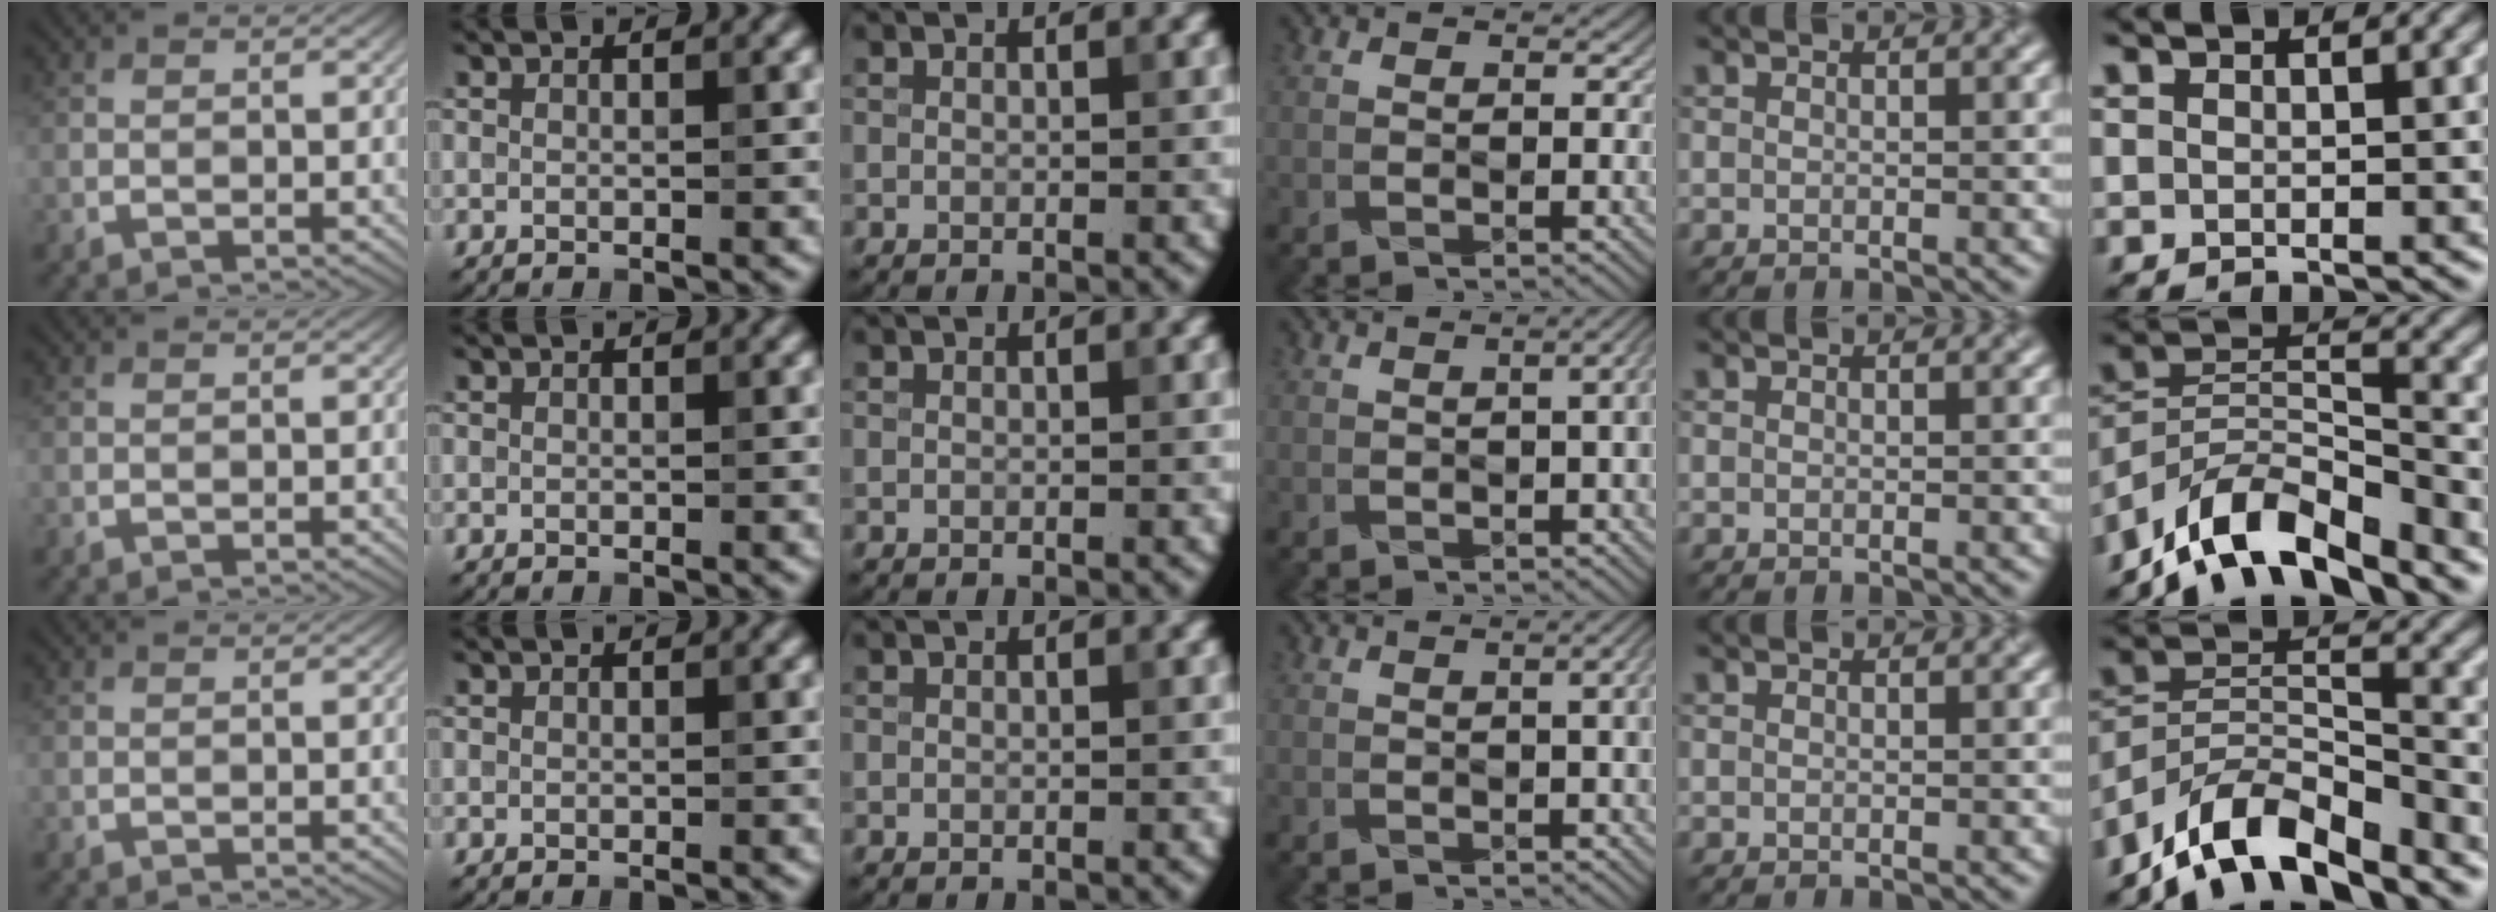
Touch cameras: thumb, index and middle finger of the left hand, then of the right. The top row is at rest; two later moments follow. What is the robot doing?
{"motion": "wrap", "object": "ribbon"}